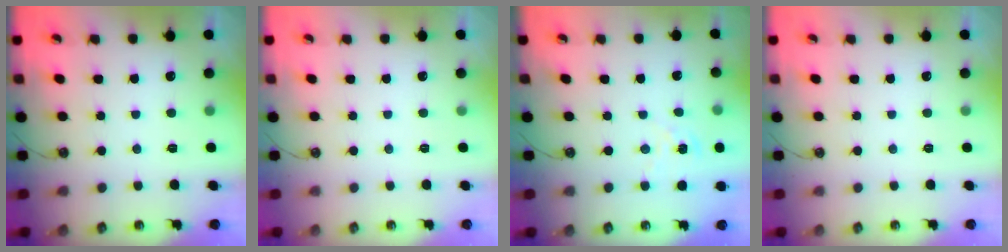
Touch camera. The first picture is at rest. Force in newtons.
{"total": 0.0}
{"total": 1.9, "press": 1.9, "slide": 0.2}
{"total": 0.0}